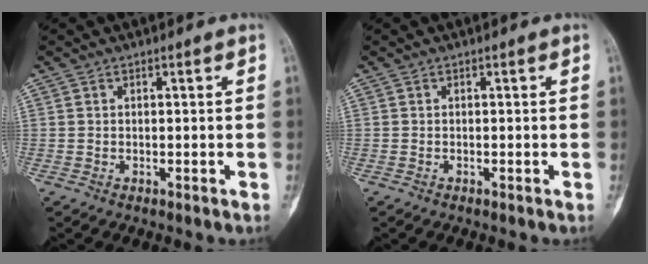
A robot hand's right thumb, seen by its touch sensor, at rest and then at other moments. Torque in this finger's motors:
{"motor_torque": [0.01, -0.21, -0.01, -0.14, 0.04]}